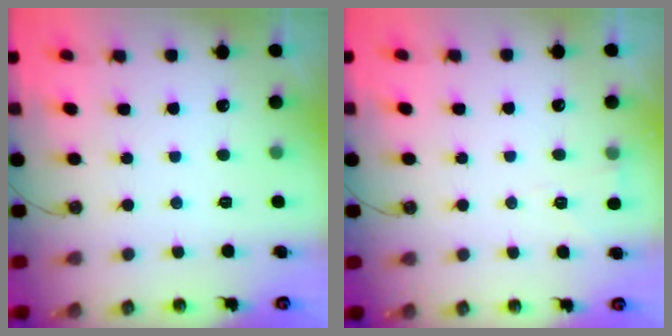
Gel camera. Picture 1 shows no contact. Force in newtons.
{"total": 2.5, "press": 2.4, "slide": 0.7}